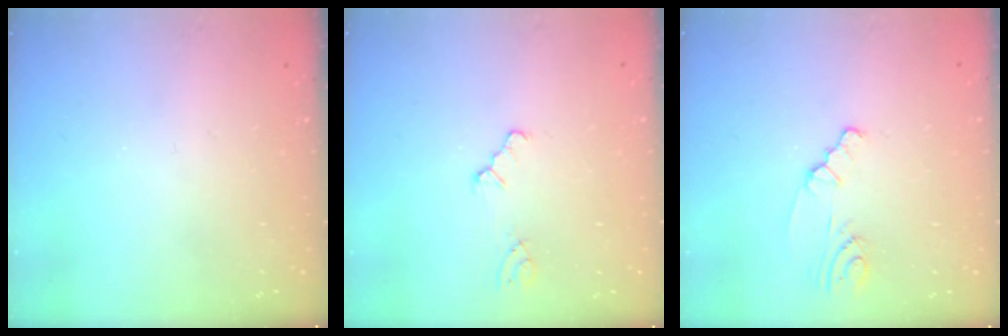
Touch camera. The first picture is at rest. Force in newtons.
{"total": 0.0}
{"total": 3.3, "press": 3.3, "slide": 0.5}